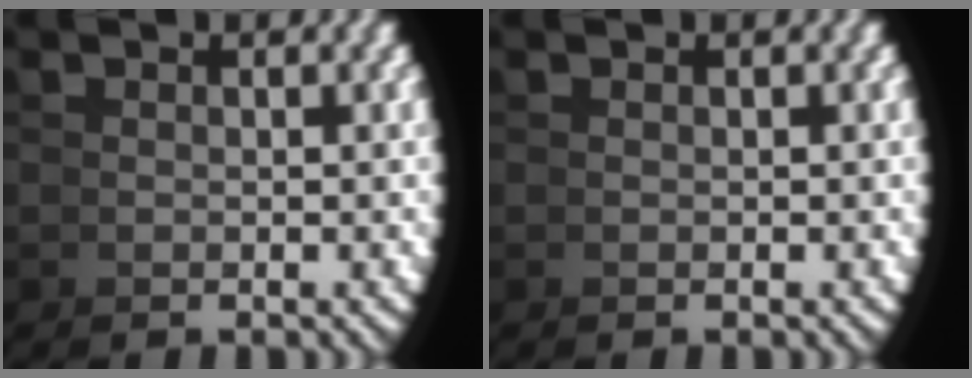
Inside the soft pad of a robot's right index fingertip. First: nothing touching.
{"total": 0.0}